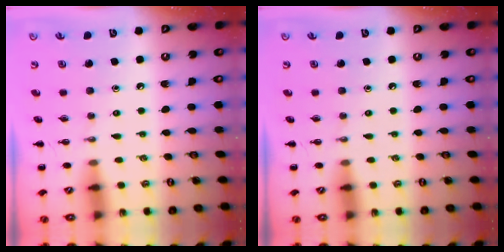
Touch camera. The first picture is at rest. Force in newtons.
{"total": 0.0}